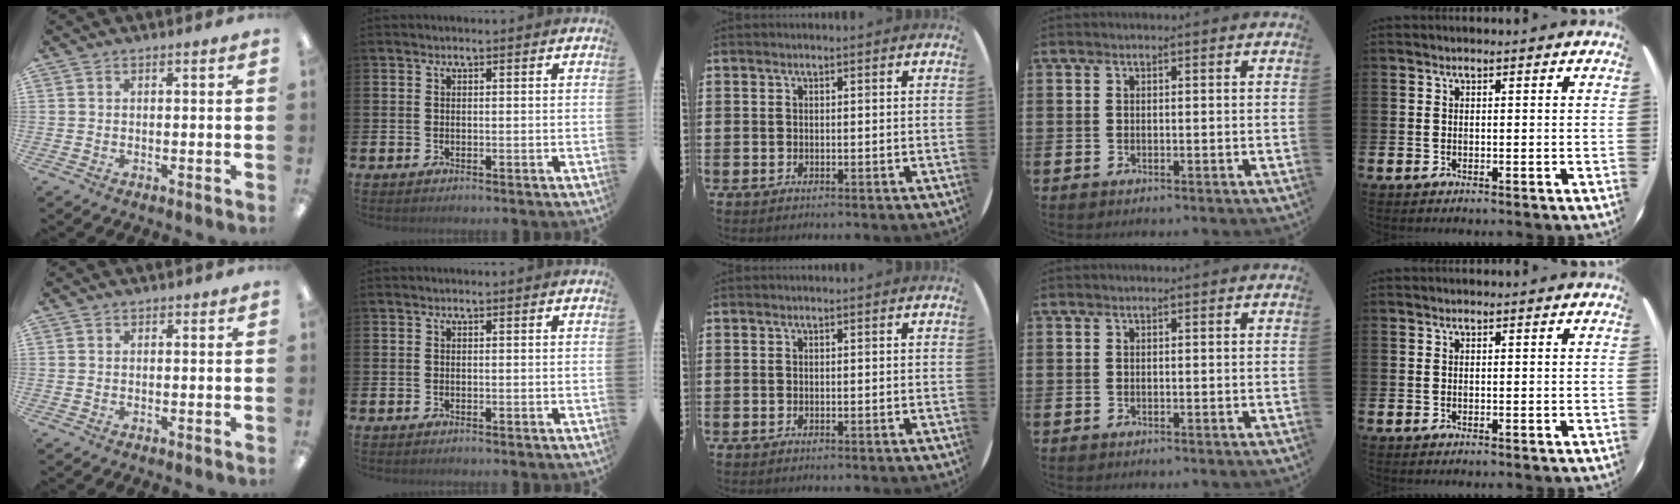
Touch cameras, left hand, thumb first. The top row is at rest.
{}